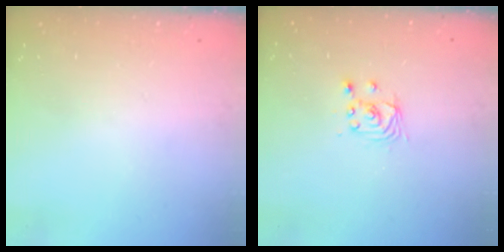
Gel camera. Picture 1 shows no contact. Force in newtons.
{"total": 2.9, "press": 2.9, "slide": 0.0}